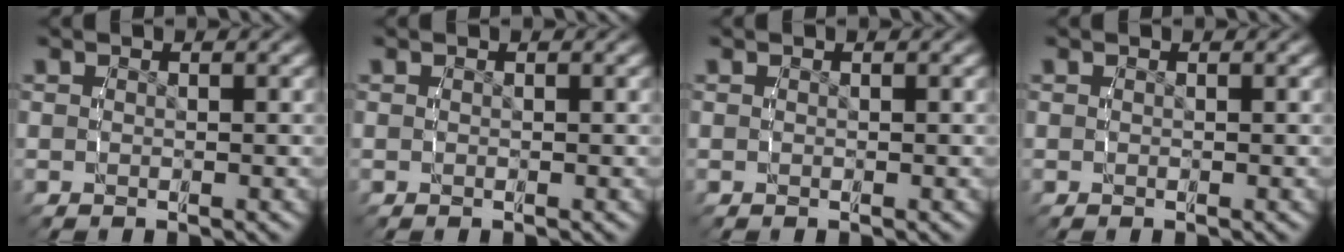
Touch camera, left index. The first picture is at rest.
{"total": 0.0}
{"total": 0.0}
{"total": 0.0}